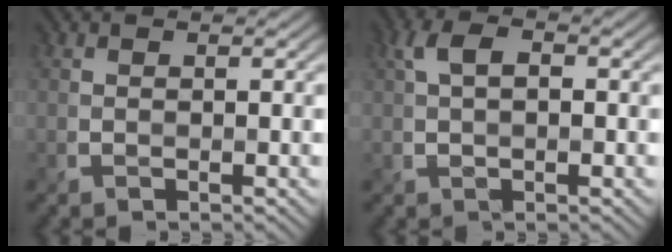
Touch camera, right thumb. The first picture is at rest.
{"total": 4.1, "force": [0.9, 2.0, 3.5], "torque": [-0.069, 0.009, 0.012]}